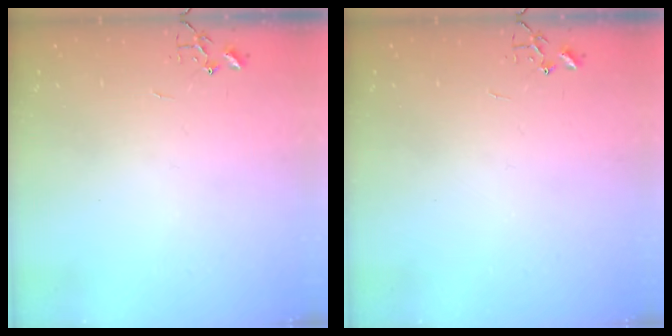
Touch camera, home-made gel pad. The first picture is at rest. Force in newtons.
{"total": 0.0}